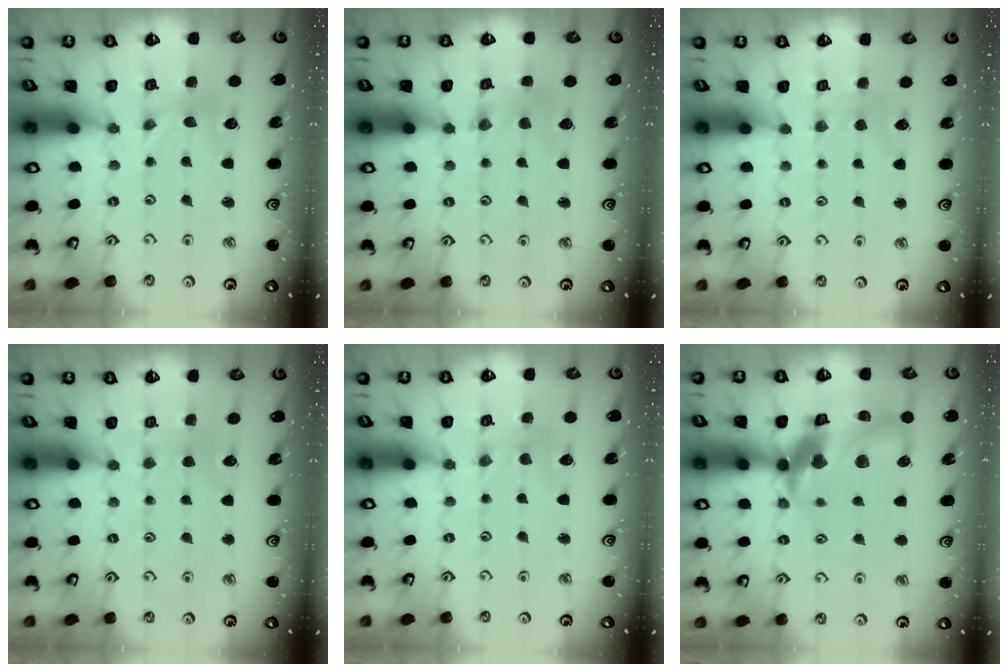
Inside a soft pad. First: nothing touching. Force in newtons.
{"total": 1.5, "press": 1.4, "slide": 0.2}
{"total": 2.4, "press": 2.4, "slide": 0.4}
{"total": 2.2, "press": 2.2, "slide": 0.3}
{"total": 1.4, "press": 1.3, "slide": 0.3}
{"total": 19.5, "press": 19.3, "slide": 2.8}